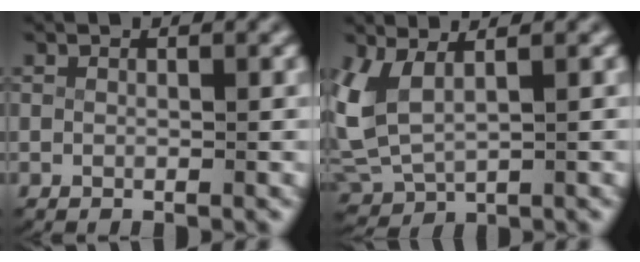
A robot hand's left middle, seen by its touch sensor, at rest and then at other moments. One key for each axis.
{"total": 6.0, "fx": 1.1, "fy": 4.6, "fz": 3.6, "tx": -0.119, "ty": -0.015, "tz": 0.031}